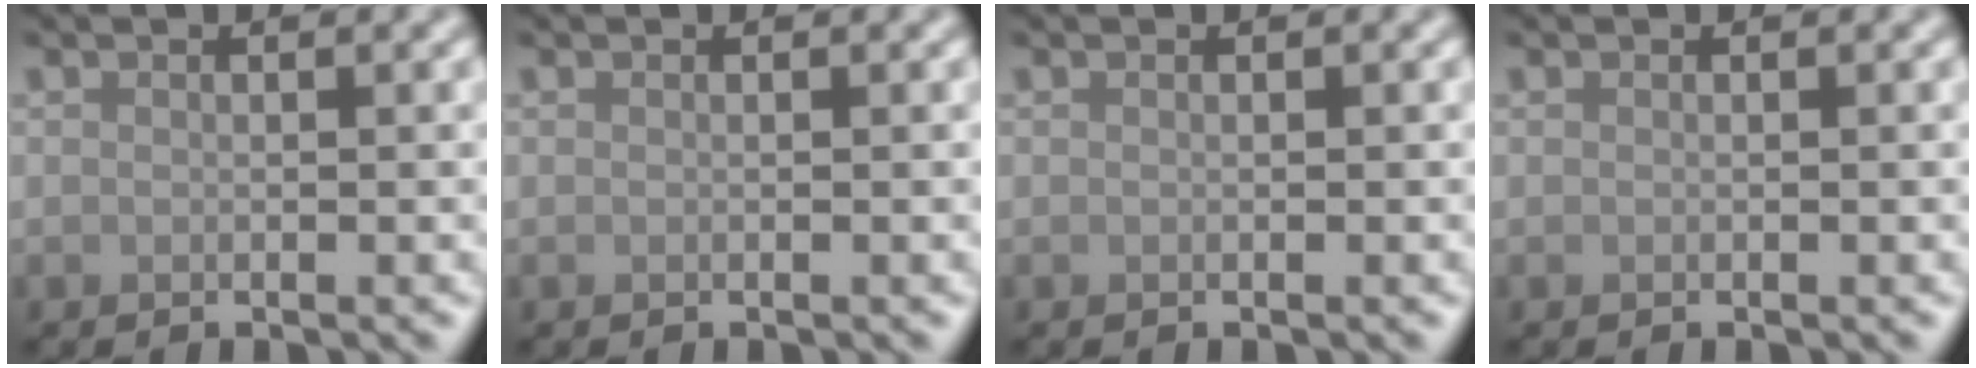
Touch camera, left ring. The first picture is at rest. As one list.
[{"total": 0.0}, {"total": 0.0}, {"total": 0.0}]